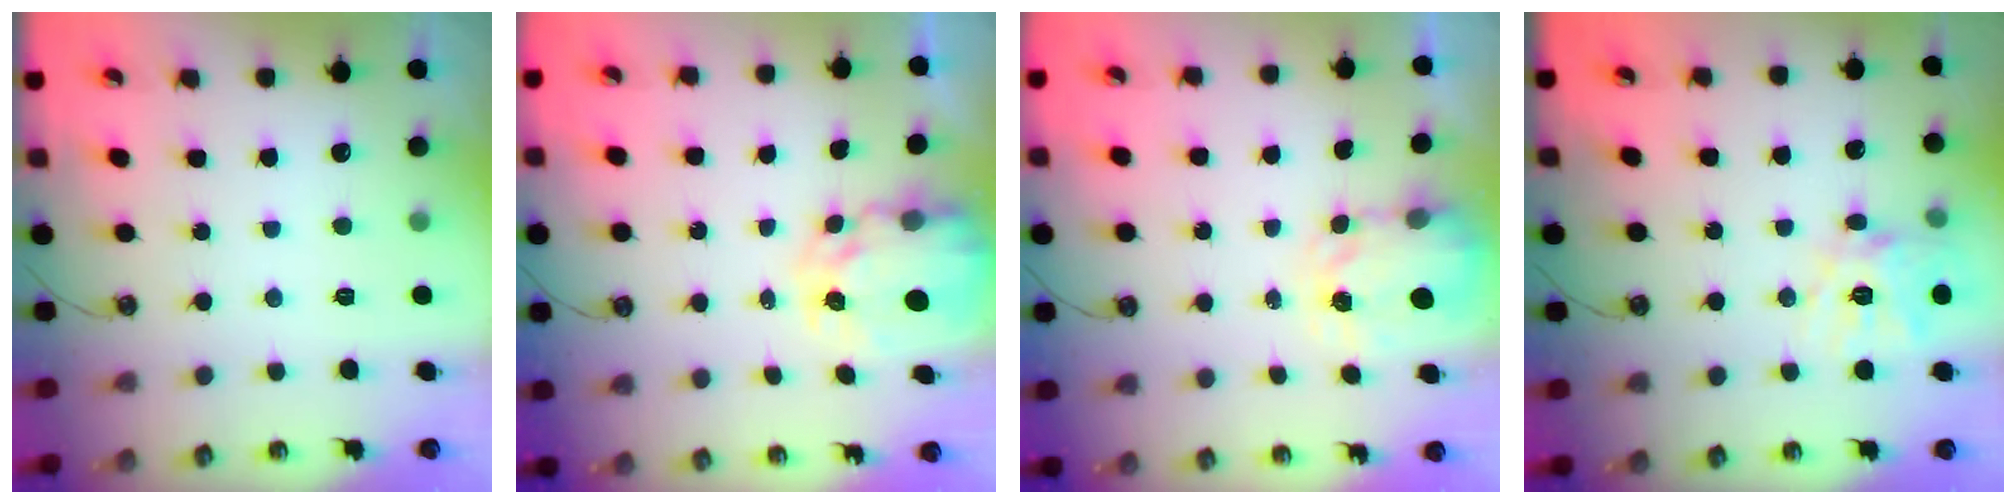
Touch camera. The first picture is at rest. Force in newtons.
{"total": 6.0, "press": 6.0, "slide": 0.7}
{"total": 3.6, "press": 3.5, "slide": 0.5}
{"total": 13.5, "press": 13.4, "slide": 1.5}